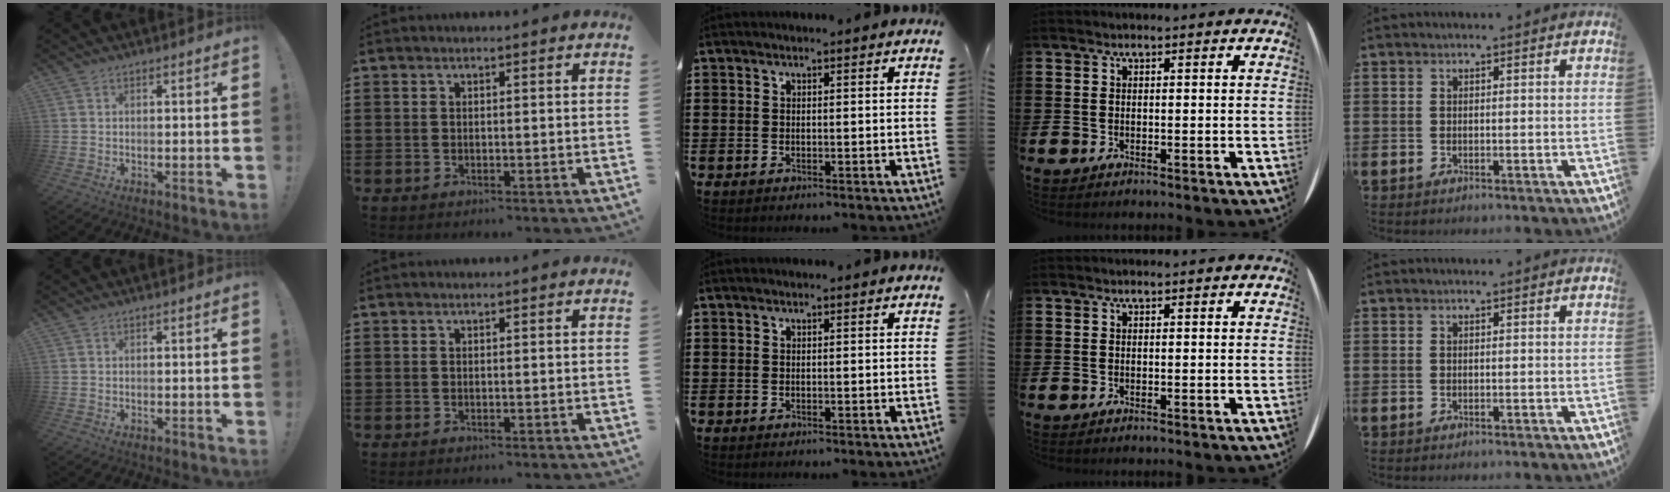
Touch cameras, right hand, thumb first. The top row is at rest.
{}